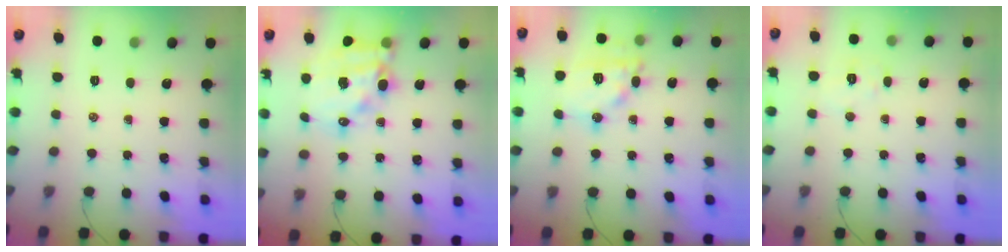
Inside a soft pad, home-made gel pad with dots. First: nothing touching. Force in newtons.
{"total": 15.9, "press": 15.5, "slide": 3.7}
{"total": 14.0, "press": 13.9, "slide": 1.7}
{"total": 5.7, "press": 5.6, "slide": 1.1}